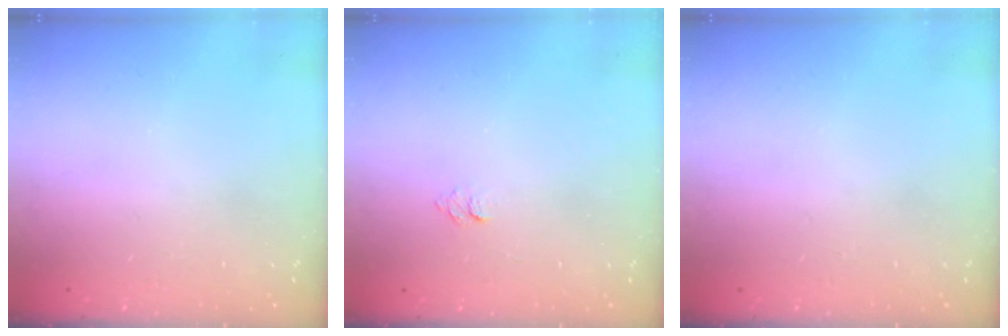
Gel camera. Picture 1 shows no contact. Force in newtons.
{"total": 3.5, "press": 3.5, "slide": 0.3}
{"total": 0.0}